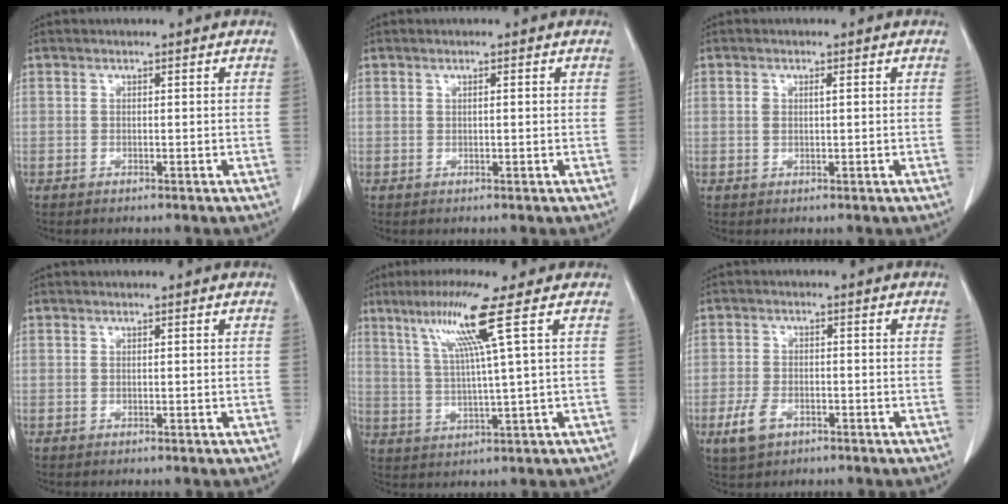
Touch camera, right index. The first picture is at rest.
{"total": 1.2, "force": [0.3, 0.4, 1.1], "torque": [-0.027, 0.005, 0.008]}
{"total": 2.3, "force": [0.4, 1.1, 1.9], "torque": [-0.046, 0.010, 0.009]}
{"total": 0.0}
{"total": 9.7, "force": [4.5, -1.9, 8.4], "torque": [-0.159, 0.010, 0.090]}
{"total": 5.5, "force": [-2.7, 3.2, 3.5], "torque": [-0.081, 0.001, -0.044]}